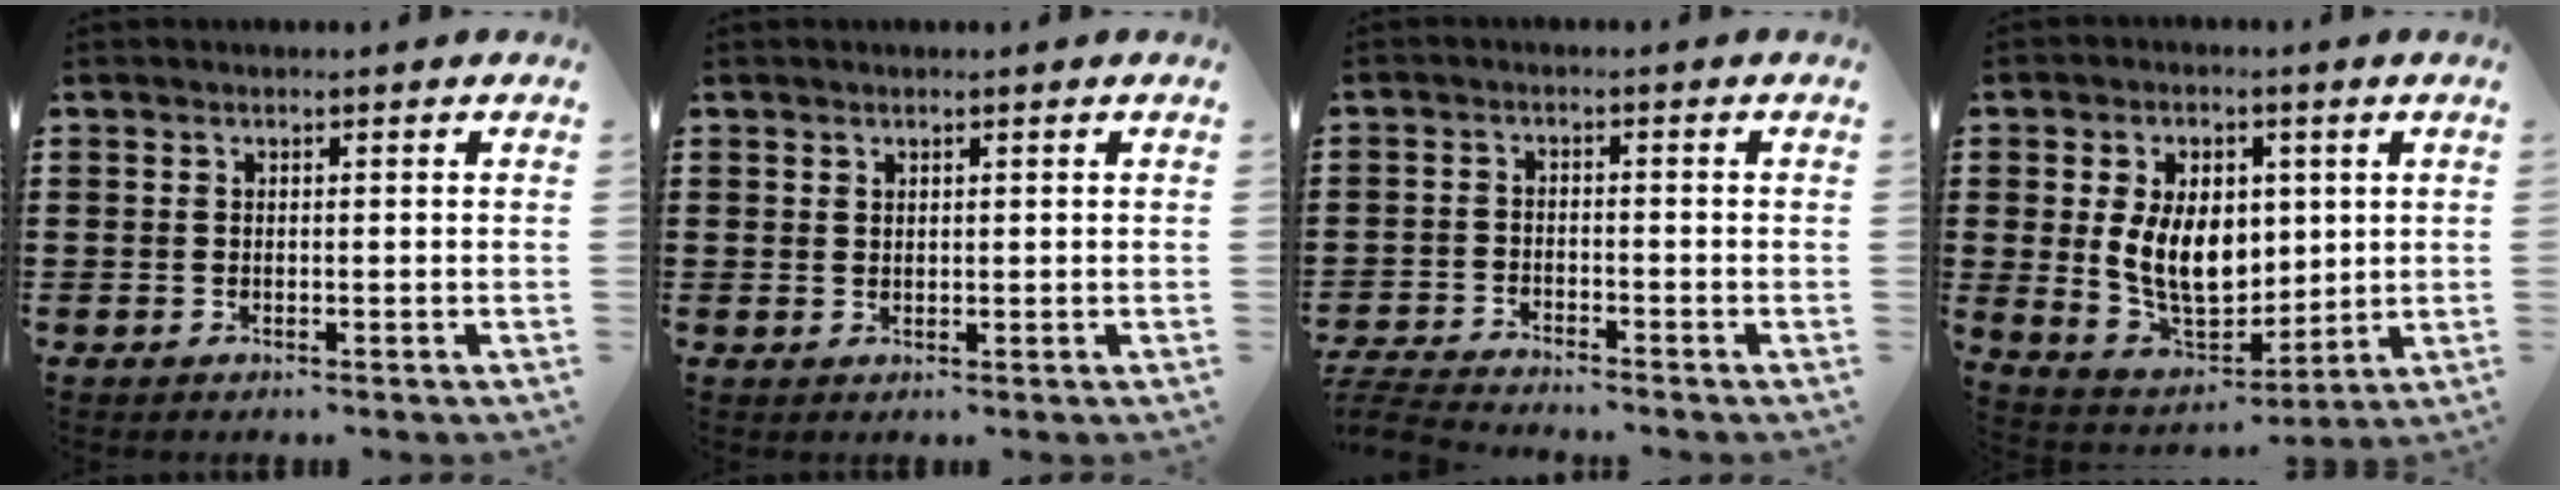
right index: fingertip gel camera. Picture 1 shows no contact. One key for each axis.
{"total": 0.9, "fx": 0.8, "fy": 0.5, "fz": 0.2, "tx": -0.005, "ty": 0.002, "tz": 0.015}
{"total": 3.4, "fx": -3.4, "fy": 0.1, "fz": 0.3, "tx": -0.022, "ty": -0.006, "tz": -0.076}
{"total": 10.1, "fx": 1.3, "fy": 6.9, "fz": 7.2, "tx": -0.145, "ty": 0.005, "tz": 0.020}